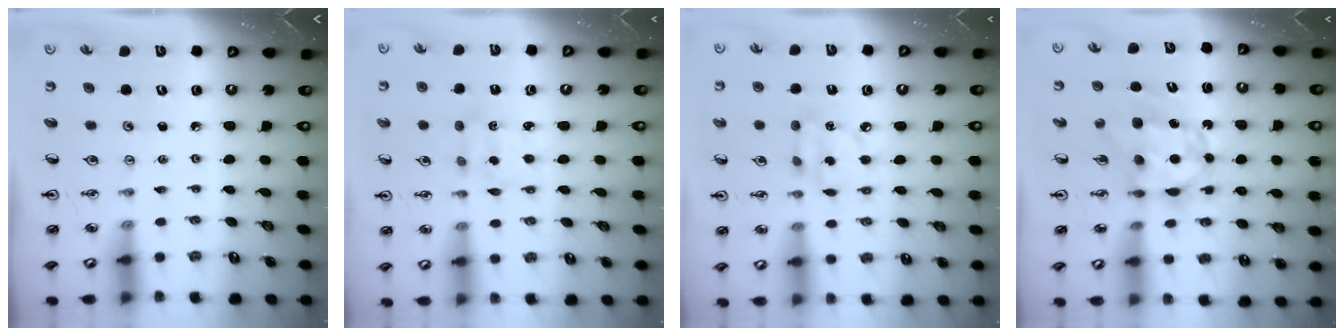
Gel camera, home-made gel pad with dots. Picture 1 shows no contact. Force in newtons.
{"total": 2.4, "press": 2.3, "slide": 0.8}
{"total": 6.5, "press": 6.5, "slide": 0.3}
{"total": 7.4, "press": 7.3, "slide": 0.8}